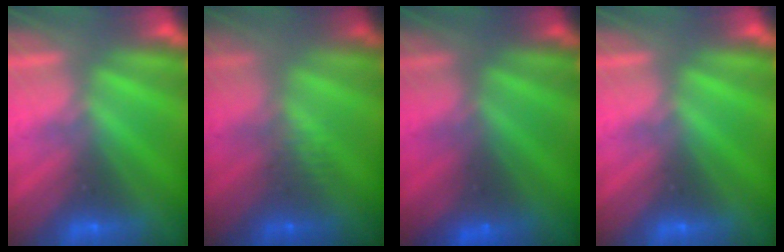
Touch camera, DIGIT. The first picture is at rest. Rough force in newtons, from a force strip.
{"total": 2.4}
{"total": 1.5}
{"total": 0.0}